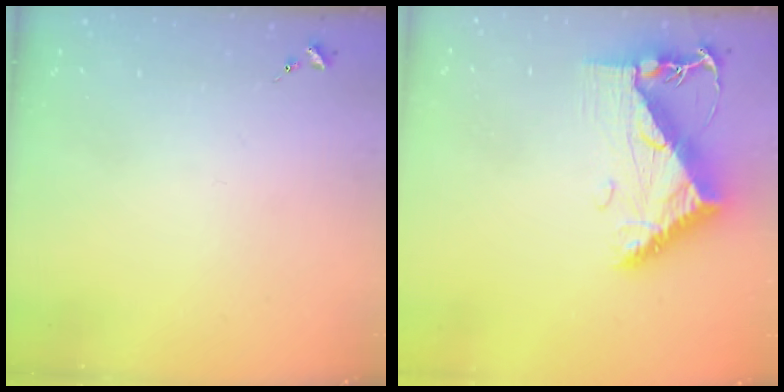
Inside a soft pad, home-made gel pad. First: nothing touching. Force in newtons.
{"total": 9.5, "press": 9.4, "slide": 1.0}